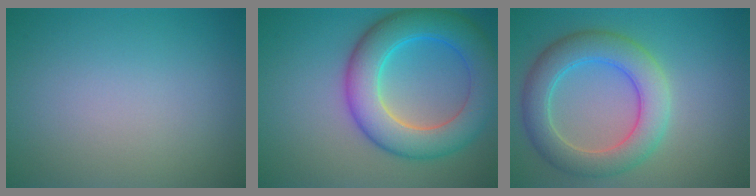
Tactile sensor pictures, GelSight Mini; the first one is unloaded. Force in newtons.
{"total": 8.4, "press": 8.3, "slide": 0.3}
{"total": 6.1, "press": 6.0, "slide": 0.3}